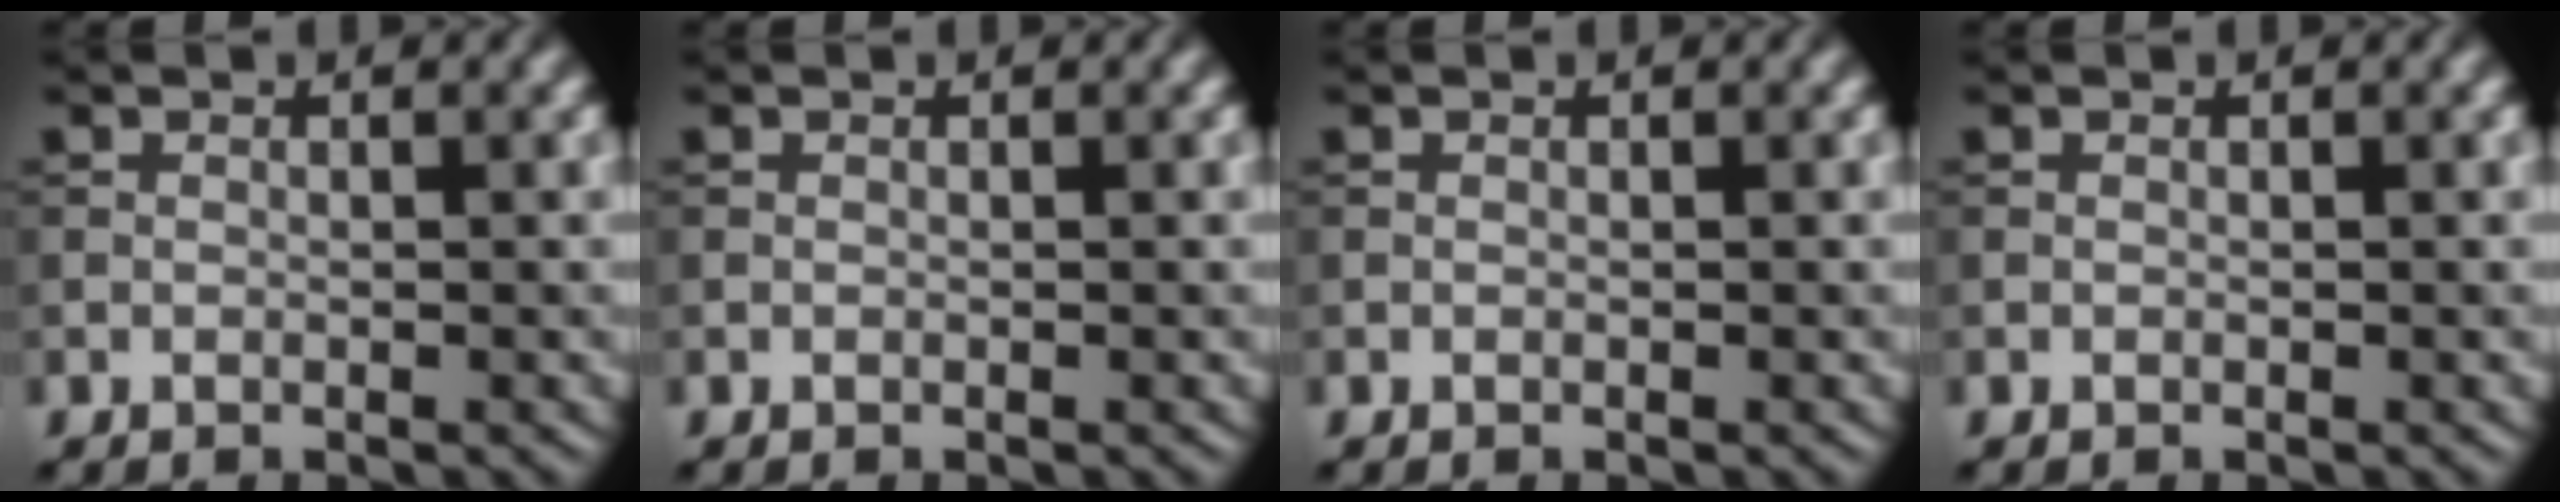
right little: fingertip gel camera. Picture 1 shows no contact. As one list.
[{"total": 0.0}, {"total": 0.0}, {"total": 0.0}]